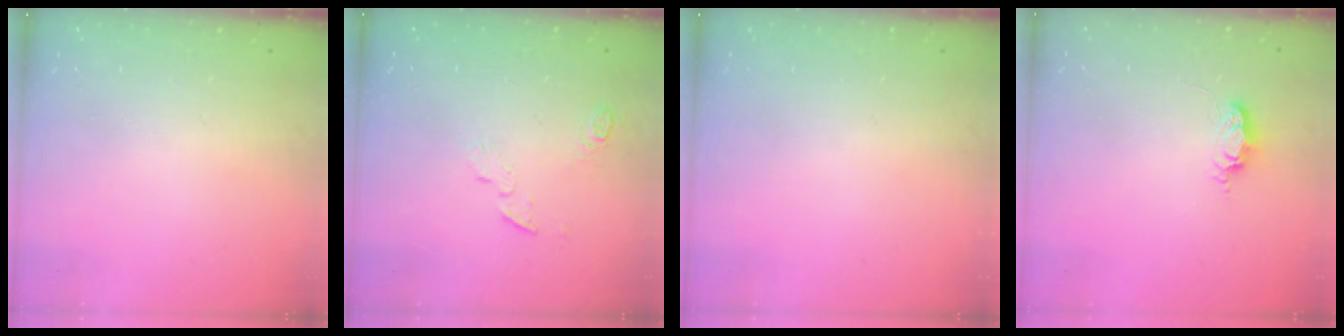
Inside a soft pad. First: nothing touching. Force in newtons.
{"total": 5.1, "press": 5.0, "slide": 0.5}
{"total": 0.0}
{"total": 4.0, "press": 3.9, "slide": 0.5}